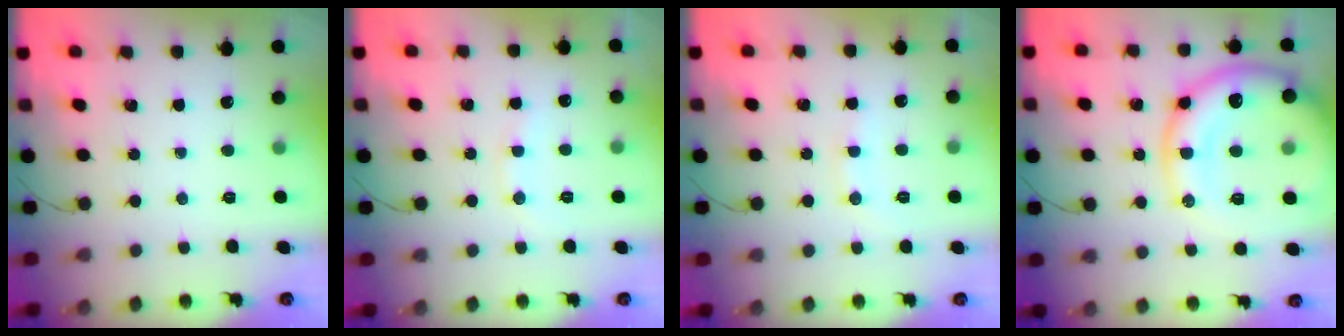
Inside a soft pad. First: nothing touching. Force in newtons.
{"total": 7.7, "press": 7.5, "slide": 1.6}
{"total": 7.3, "press": 7.2, "slide": 1.4}
{"total": 19.0, "press": 18.7, "slide": 3.1}